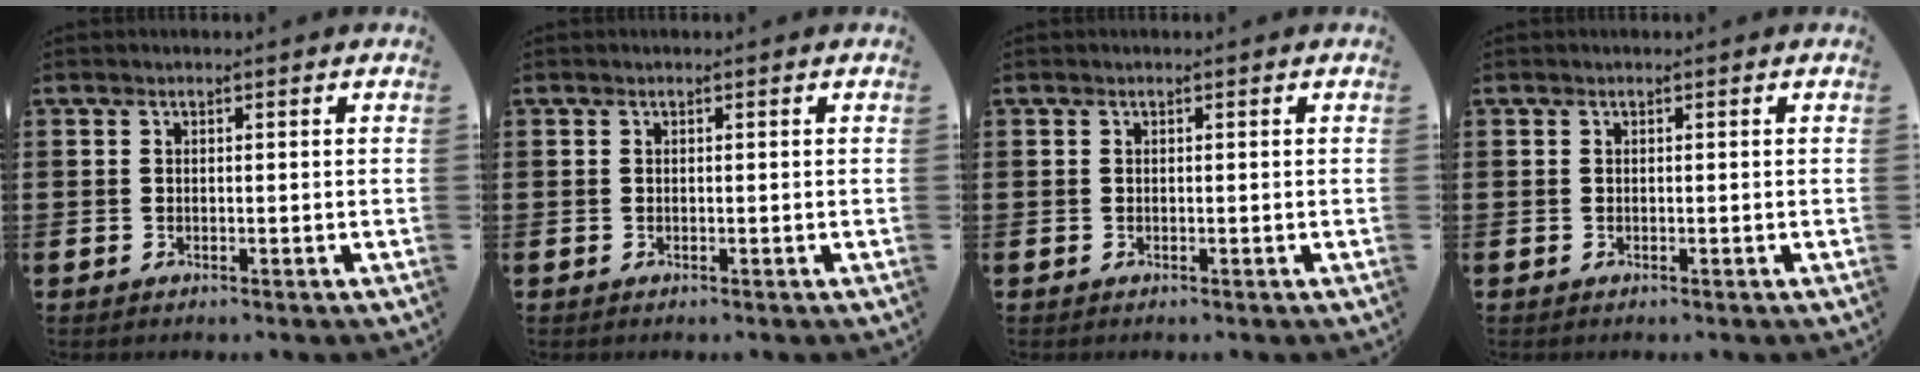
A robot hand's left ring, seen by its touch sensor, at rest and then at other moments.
{"total": 0.0}
{"total": 0.0}
{"total": 0.0}